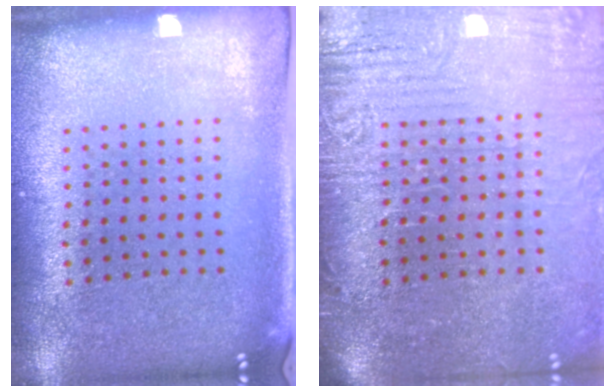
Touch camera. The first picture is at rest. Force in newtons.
{"total": 4.1, "press": 3.6, "slide": 2.0}